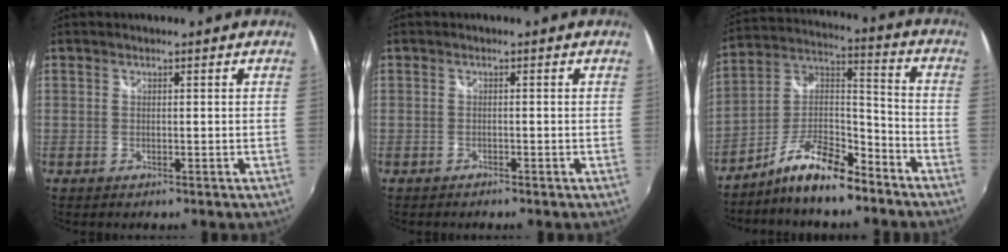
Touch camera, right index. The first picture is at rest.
{"total": 0.9, "force": [-0.8, 0.2, 0.1], "torque": [-0.007, -0.003, -0.015]}
{"total": 12.8, "force": [-9.3, 3.8, 8.0], "torque": [-0.164, 0.024, -0.170]}